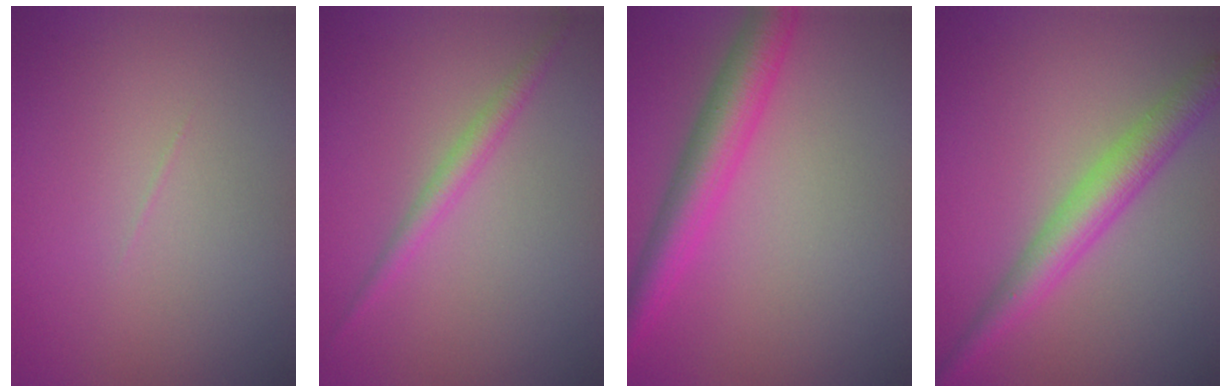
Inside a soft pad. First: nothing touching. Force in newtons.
{"total": 1.7, "press": 1.7, "slide": 0.1}
{"total": 4.7, "press": 4.7, "slide": 0.1}
{"total": 4.0, "press": 4.0, "slide": 0.1}